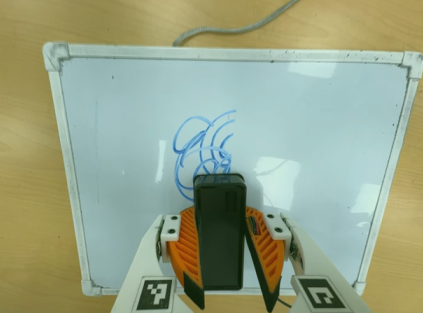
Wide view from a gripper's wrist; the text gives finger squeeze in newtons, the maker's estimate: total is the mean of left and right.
{"total": 10.0, "left": 9.3, "right": 10.8}